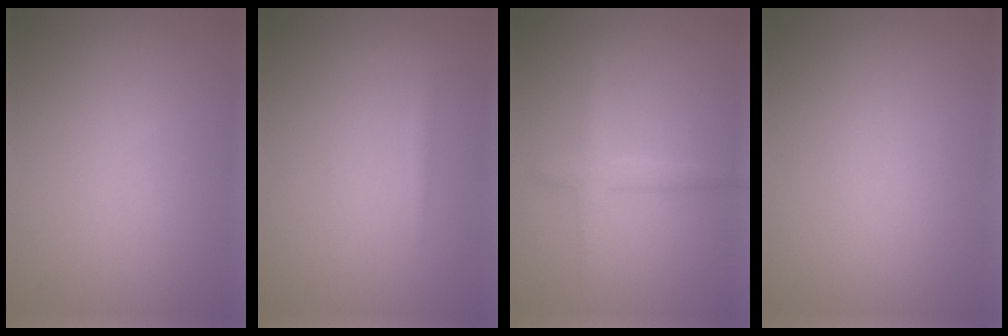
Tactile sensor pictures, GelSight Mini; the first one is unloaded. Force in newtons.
{"total": 0.8, "press": 0.8, "slide": 0.0}
{"total": 1.9, "press": 1.9, "slide": 0.2}
{"total": 0.0}